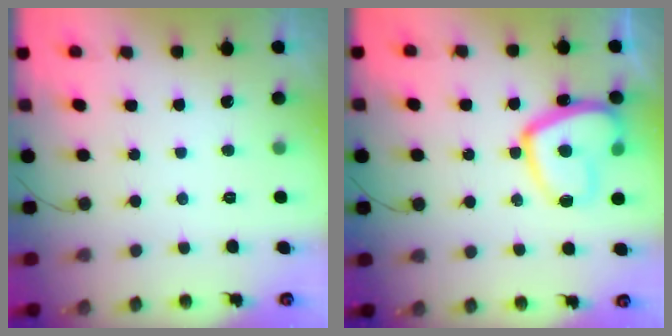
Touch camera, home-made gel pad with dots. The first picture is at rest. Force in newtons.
{"total": 15.9, "press": 15.8, "slide": 1.5}